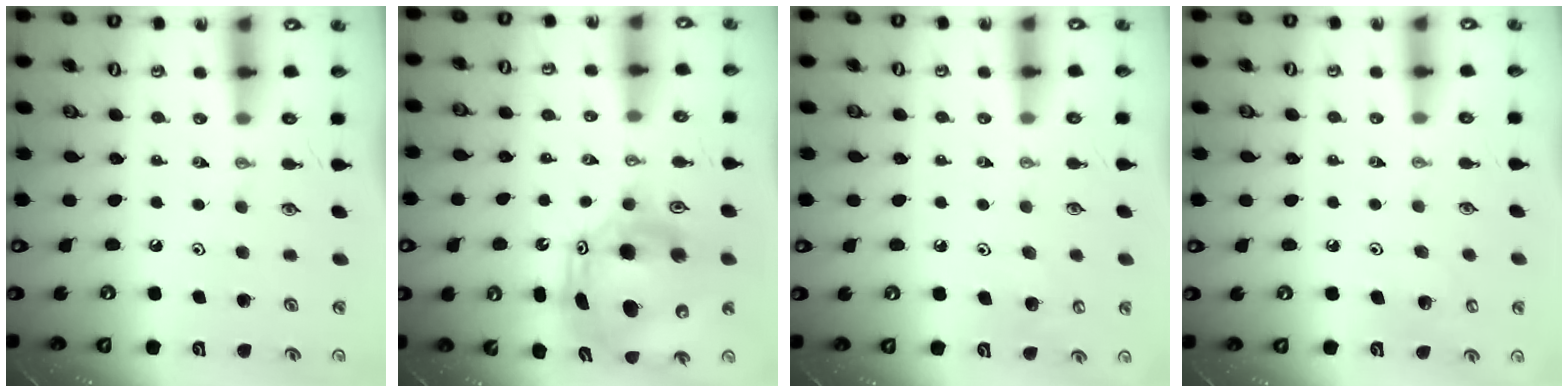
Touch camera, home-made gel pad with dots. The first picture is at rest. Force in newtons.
{"total": 14.4, "press": 14.3, "slide": 1.6}
{"total": 7.8, "press": 7.6, "slide": 1.6}
{"total": 5.5, "press": 5.4, "slide": 0.8}